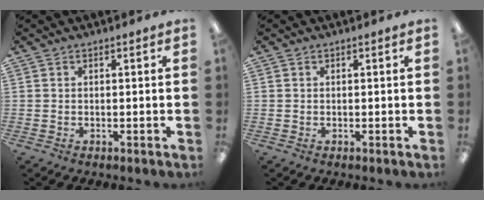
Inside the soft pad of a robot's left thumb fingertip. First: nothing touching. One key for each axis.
{"total": 0.0}